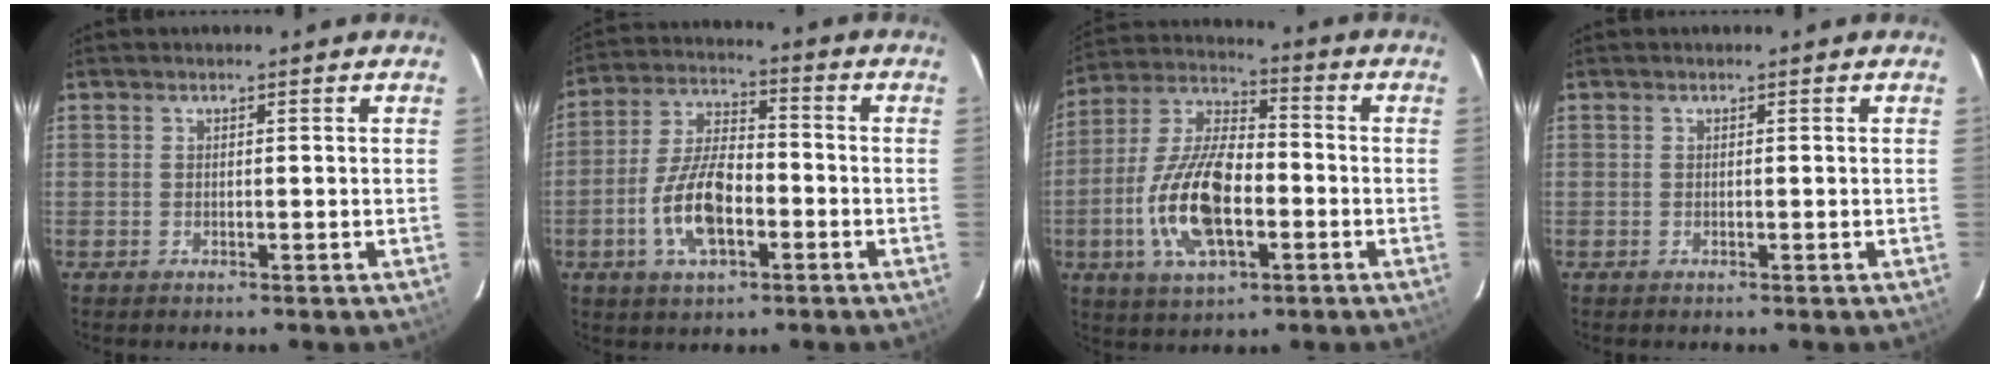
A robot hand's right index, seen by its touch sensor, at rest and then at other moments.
{"total": 11.5, "force": [-4.0, 5.1, 9.5], "torque": [-0.199, 0.005, -0.072]}
{"total": 16.2, "force": [-4.4, 7.1, 13.9], "torque": [-0.292, 0.000, -0.082]}
{"total": 0.0}